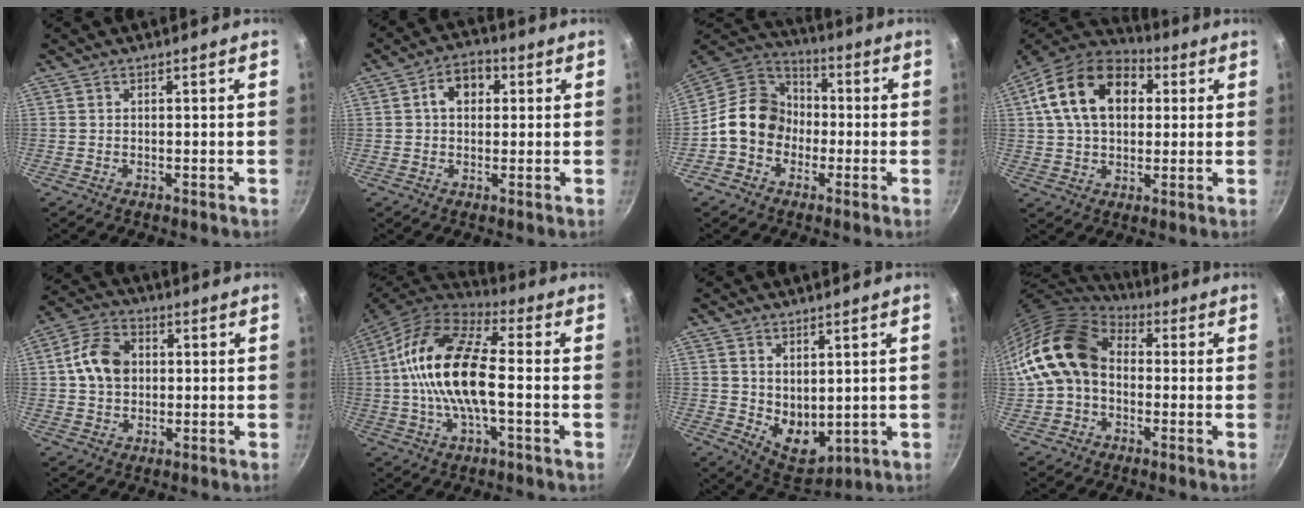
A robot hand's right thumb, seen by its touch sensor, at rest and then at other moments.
{"total": 6.7, "force": [1.5, 4.8, 4.3], "torque": [-0.037, 0.013, 0.013]}
{"total": 13.5, "force": [-2.3, 11.5, 6.8], "torque": [-0.070, 0.047, -0.061]}
{"total": 18.7, "force": [4.8, 12.8, 12.8], "torque": [-0.203, 0.020, 0.067]}
{"total": 9.5, "force": [1.1, 7.2, 6.1], "torque": [-0.096, 0.016, 0.010]}
{"total": 18.6, "force": [-0.4, 8.1, 16.8], "torque": [-0.309, 0.034, -0.025]}
{"total": 8.1, "force": [2.0, 5.4, 5.8], "torque": [-0.064, -0.029, 0.053]}
{"total": 15.2, "force": [0.5, 11.3, 10.1], "torque": [-0.162, 0.033, -0.003]}